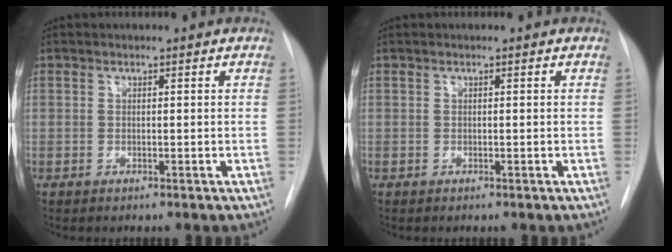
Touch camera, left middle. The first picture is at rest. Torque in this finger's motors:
{"motor_torque": [0.00, 0.00, -0.01, 0.00]}